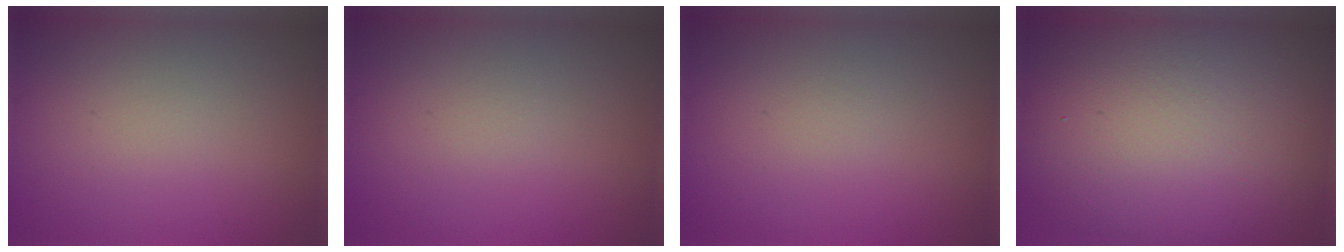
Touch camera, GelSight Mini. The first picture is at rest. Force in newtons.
{"total": 0.0}
{"total": 0.0}
{"total": 13.9, "press": 13.9, "slide": 0.8}